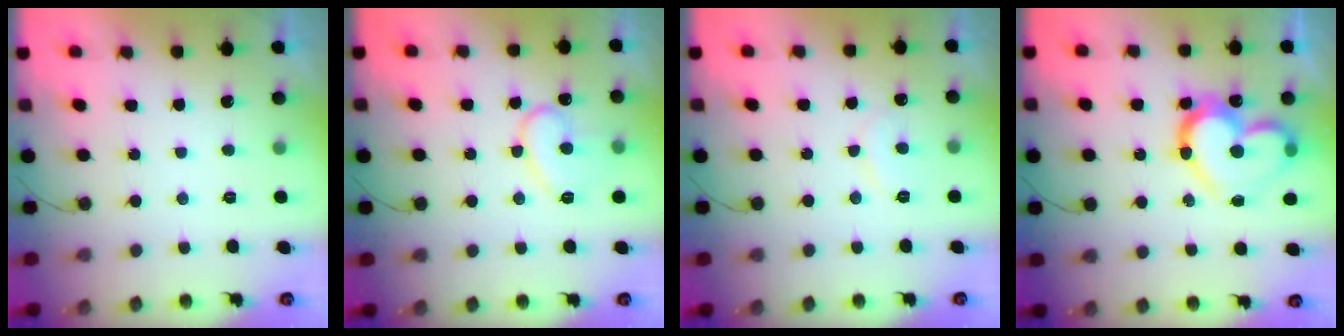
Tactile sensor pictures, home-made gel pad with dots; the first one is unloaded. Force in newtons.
{"total": 11.4, "press": 11.4, "slide": 0.9}
{"total": 7.1, "press": 7.1, "slide": 0.5}
{"total": 19.1, "press": 19.0, "slide": 1.8}